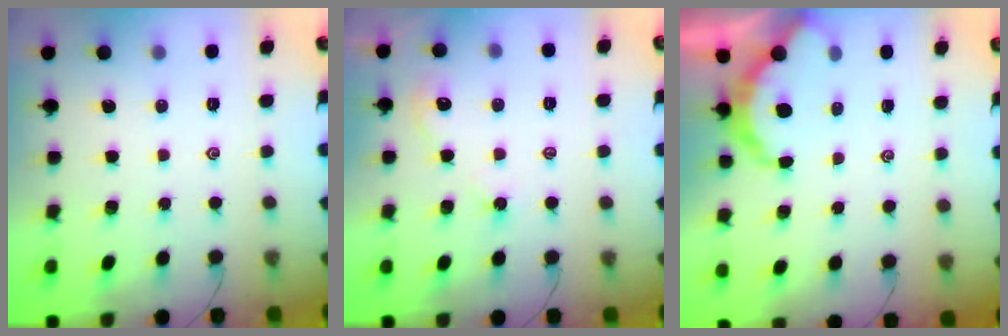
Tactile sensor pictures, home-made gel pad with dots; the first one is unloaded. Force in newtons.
{"total": 2.4, "press": 2.4, "slide": 0.4}
{"total": 4.2, "press": 4.1, "slide": 0.4}